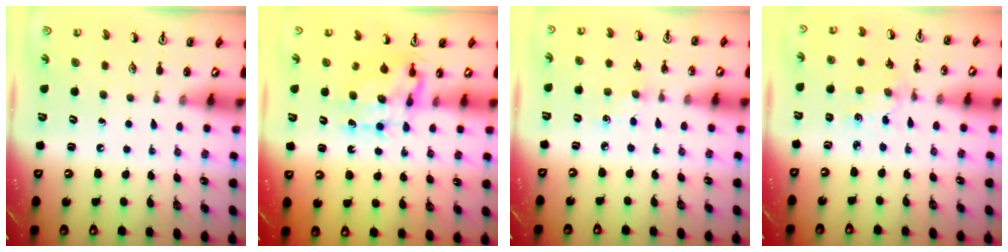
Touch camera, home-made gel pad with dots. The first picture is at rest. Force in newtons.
{"total": 8.2, "press": 8.2, "slide": 0.7}
{"total": 2.8, "press": 2.7, "slide": 0.4}
{"total": 2.6, "press": 2.6, "slide": 0.4}